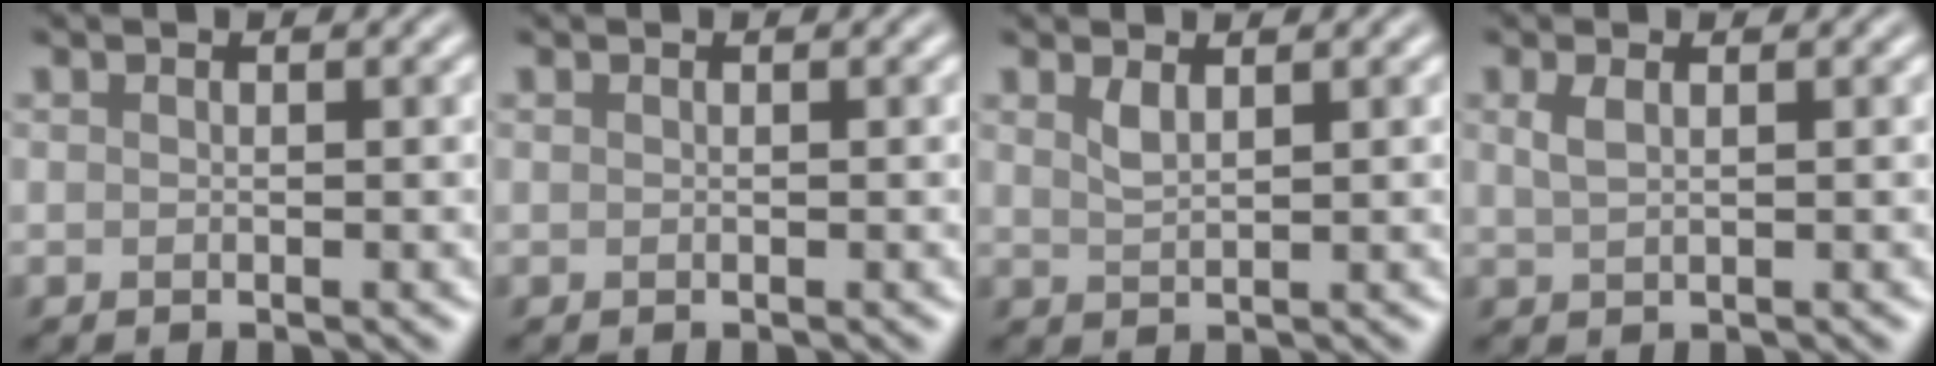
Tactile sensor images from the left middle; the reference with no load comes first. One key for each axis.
{"total": 0.0}
{"total": 1.4, "fx": 0.9, "fy": 0.4, "fz": 1.0, "tx": -0.024, "ty": 0.000, "tz": 0.021}
{"total": 1.4, "fx": 0.6, "fy": 0.6, "fz": 1.2, "tx": -0.021, "ty": 0.002, "tz": 0.014}